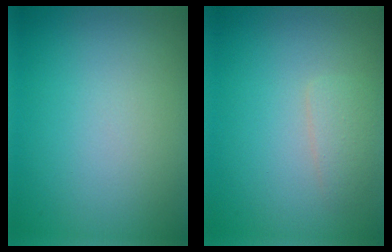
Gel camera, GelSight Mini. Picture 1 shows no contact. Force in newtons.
{"total": 1.6, "press": 1.6, "slide": 0.0}